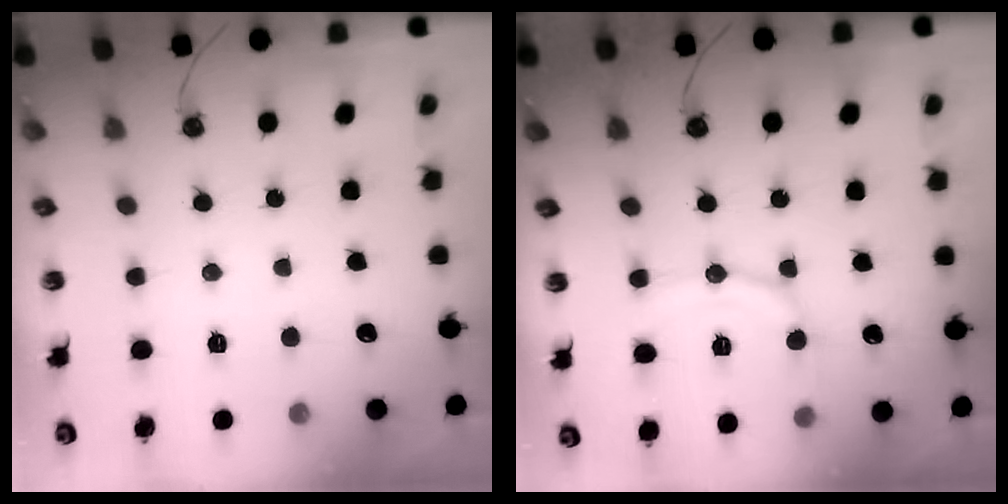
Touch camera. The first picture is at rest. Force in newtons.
{"total": 11.3, "press": 11.2, "slide": 0.8}